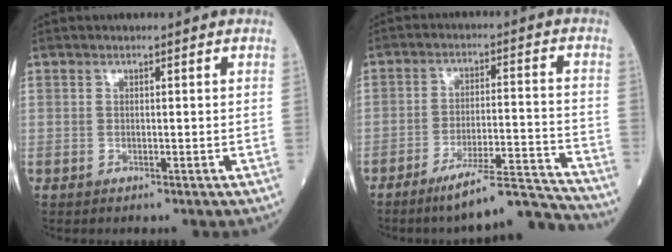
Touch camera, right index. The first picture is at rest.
{"total": 11.7, "force": [-10.9, -0.6, 4.2], "torque": [-0.045, 0.024, -0.178]}